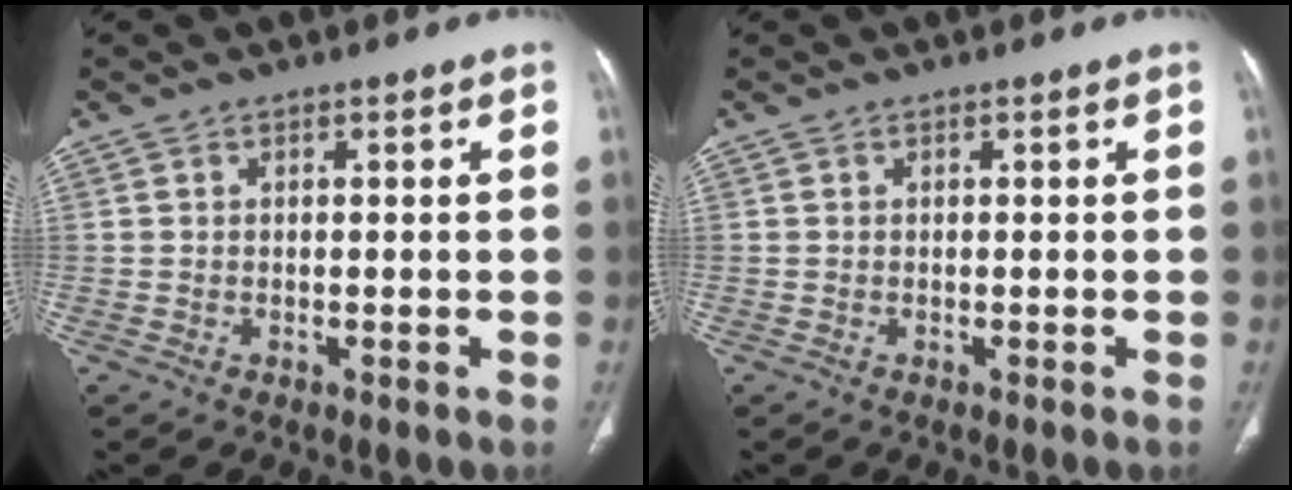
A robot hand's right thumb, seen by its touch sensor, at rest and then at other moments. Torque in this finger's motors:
{"motor_torque": [0.00, 0.00, 0.00, -0.03, 0.00]}